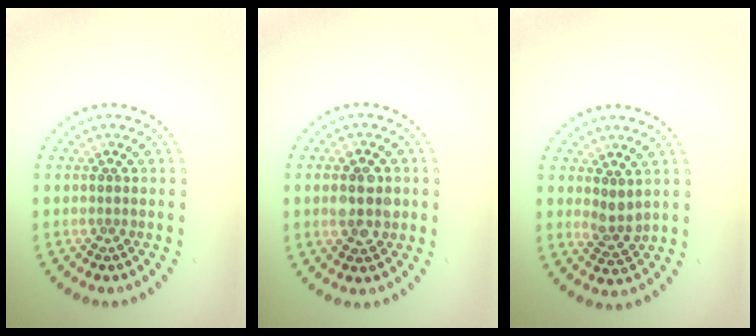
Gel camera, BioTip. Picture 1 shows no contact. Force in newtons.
{"total": 4.0, "press": 4.0, "slide": 0.2}
{"total": 1.9, "press": 1.7, "slide": 0.9}